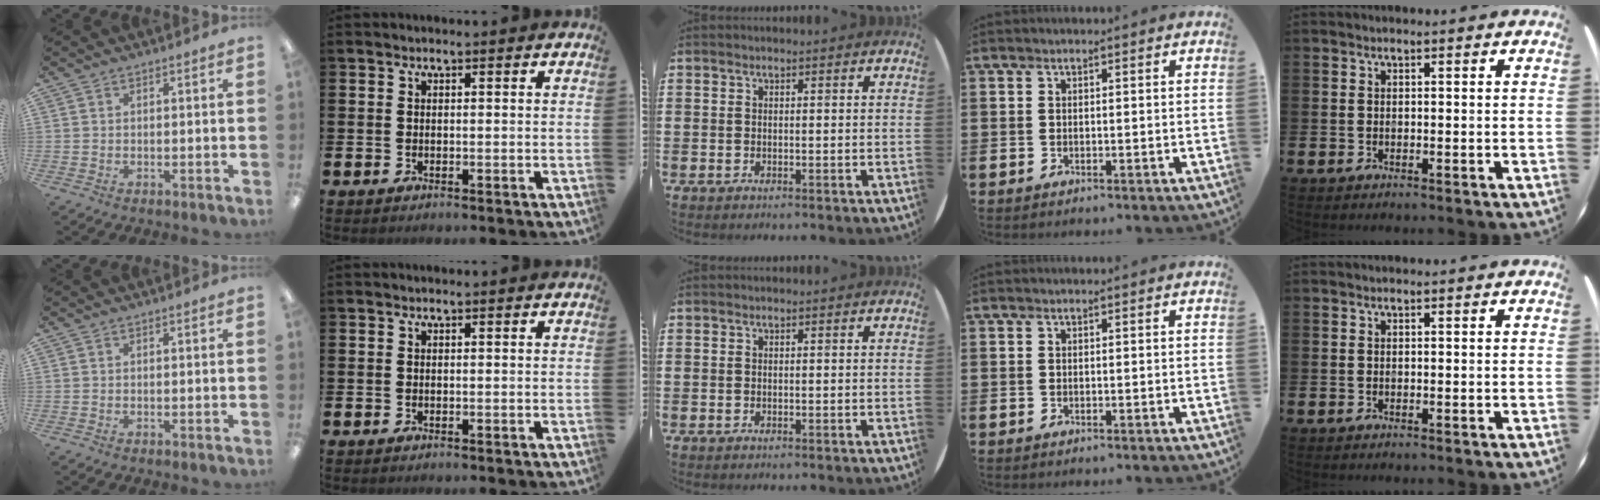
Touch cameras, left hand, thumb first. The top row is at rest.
{}